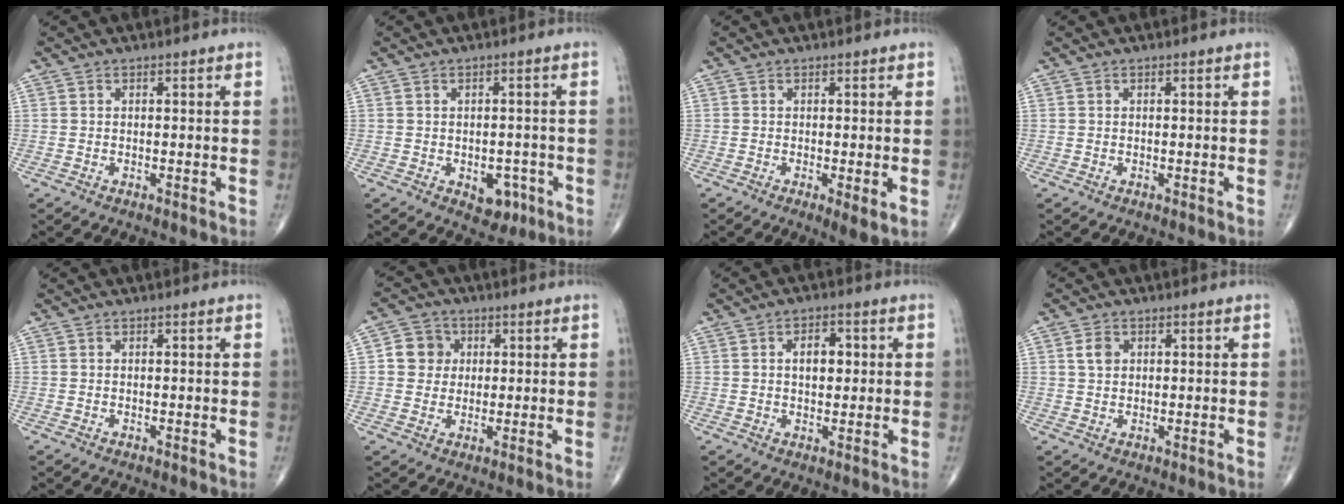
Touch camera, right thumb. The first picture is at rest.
{"total": 4.9, "force": [-1.8, 3.3, 3.1], "torque": [-0.015, 0.009, -0.016]}
{"total": 3.3, "force": [-0.7, 0.7, 3.2], "torque": [-0.058, -0.014, -0.013]}
{"total": 0.0}
{"total": 0.0}
{"total": 5.8, "force": [1.0, 5.4, 1.9], "torque": [-0.003, 0.004, 0.011]}
{"total": 5.2, "force": [0.9, 3.1, 4.0], "torque": [-0.050, 0.005, 0.013]}
{"total": 2.8, "force": [0.8, 2.1, 1.6], "torque": [-0.024, 0.001, 0.016]}